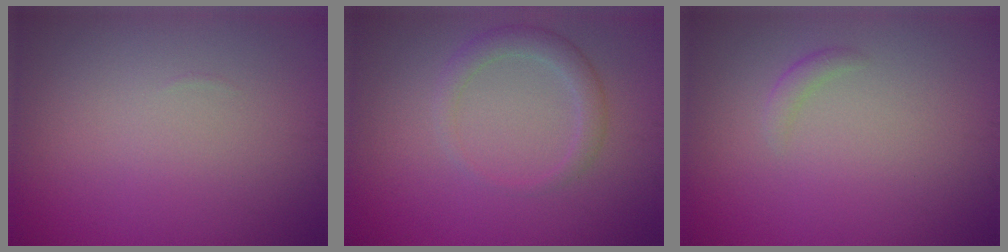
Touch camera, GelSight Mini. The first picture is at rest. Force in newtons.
{"total": 2.0, "press": 2.0, "slide": 0.2}
{"total": 0.9, "press": 0.9, "slide": 0.0}